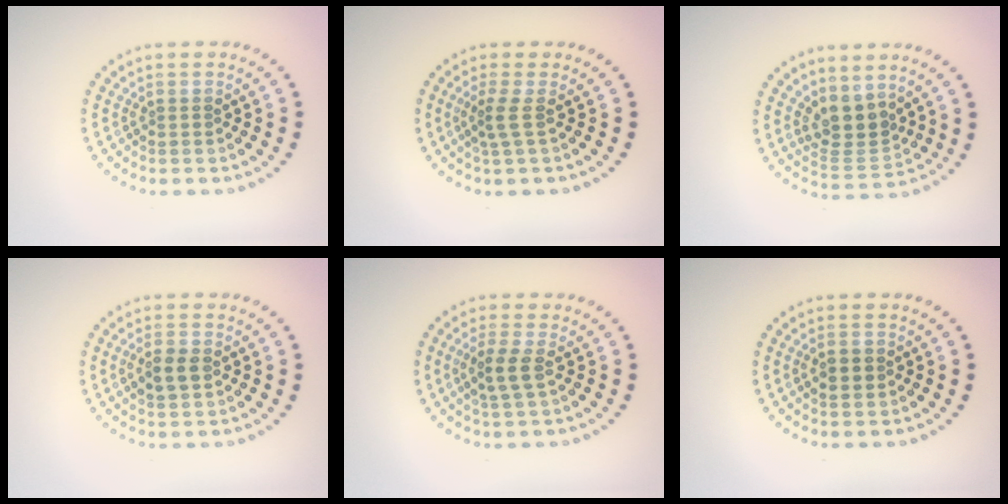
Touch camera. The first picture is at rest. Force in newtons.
{"total": 1.8, "press": 1.1, "slide": 1.4}
{"total": 3.5, "press": 2.9, "slide": 2.0}
{"total": 2.3, "press": 2.3, "slide": 0.1}
{"total": 2.4, "press": 2.2, "slide": 1.0}
{"total": 1.6, "press": 1.6, "slide": 0.1}